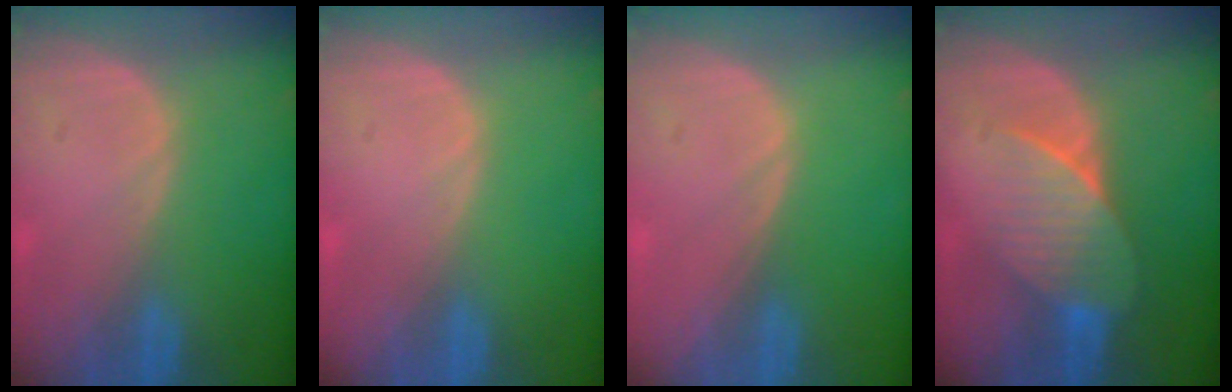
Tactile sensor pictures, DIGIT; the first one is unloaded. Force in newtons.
{"total": 0.0}
{"total": 0.0}
{"total": 7.5, "press": 6.9, "slide": 2.8}